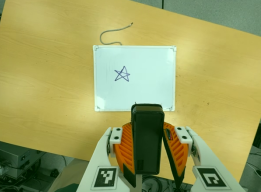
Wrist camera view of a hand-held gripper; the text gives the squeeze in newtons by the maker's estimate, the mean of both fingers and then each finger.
{"total": 6.4, "left": 5.0, "right": 7.8}